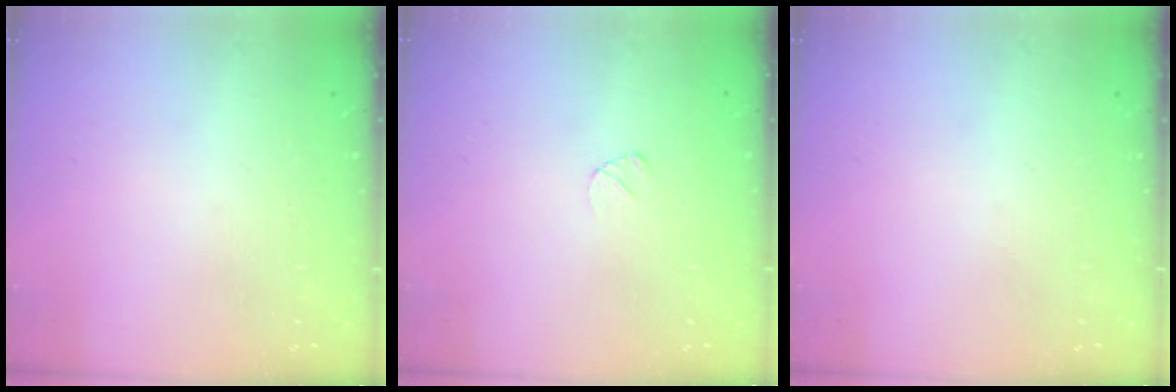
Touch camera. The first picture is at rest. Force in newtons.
{"total": 2.6, "press": 2.6, "slide": 0.3}
{"total": 0.0}